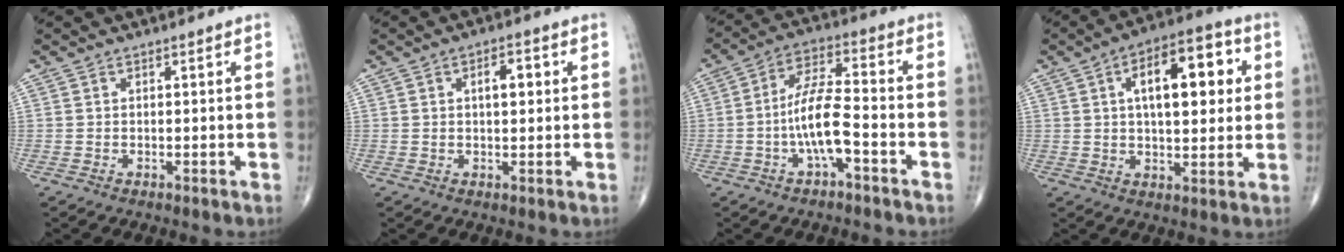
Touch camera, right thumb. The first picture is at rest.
{"total": 4.1, "force": [1.0, 1.9, 3.5], "torque": [-0.043, 0.004, 0.013]}
{"total": 9.7, "force": [-3.1, 2.9, 8.8], "torque": [-0.173, 0.040, -0.059]}
{"total": 16.4, "force": [3.8, 7.8, 14.0], "torque": [-0.176, 0.018, 0.051]}